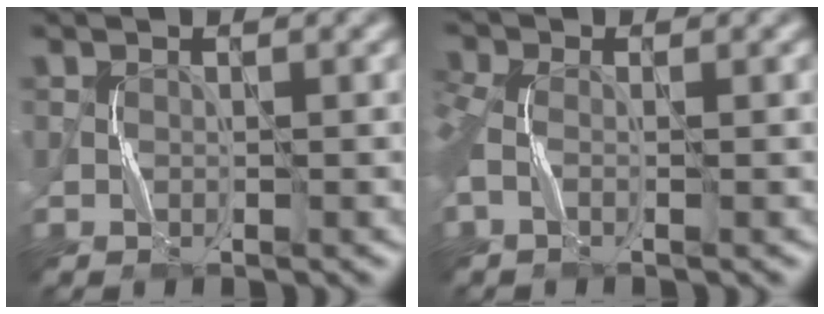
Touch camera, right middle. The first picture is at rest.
{"total": 3.5, "force": [-0.6, 2.1, 2.8], "torque": [-0.076, 0.004, -0.012]}